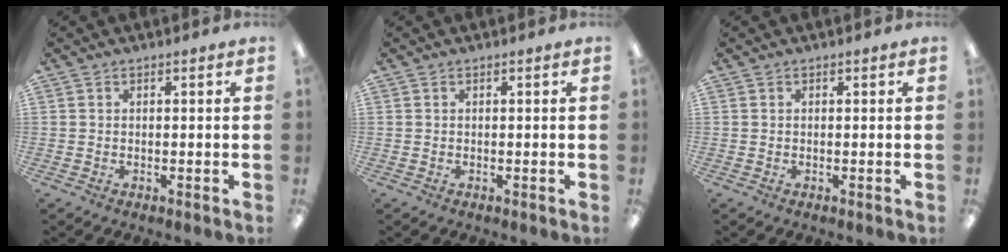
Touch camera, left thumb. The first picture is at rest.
{"total": 0.0}
{"total": 0.0}